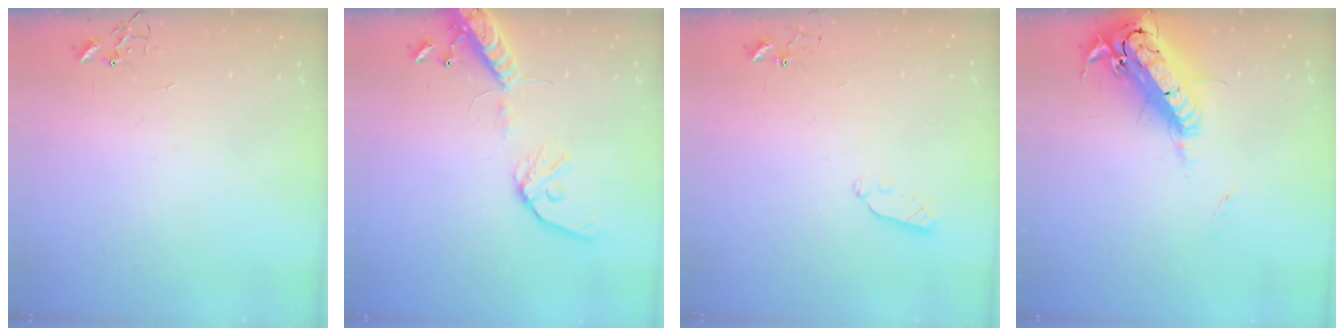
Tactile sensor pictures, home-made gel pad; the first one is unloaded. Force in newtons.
{"total": 14.1, "press": 13.8, "slide": 3.0}
{"total": 3.8, "press": 3.8, "slide": 0.6}
{"total": 22.8, "press": 22.3, "slide": 4.6}